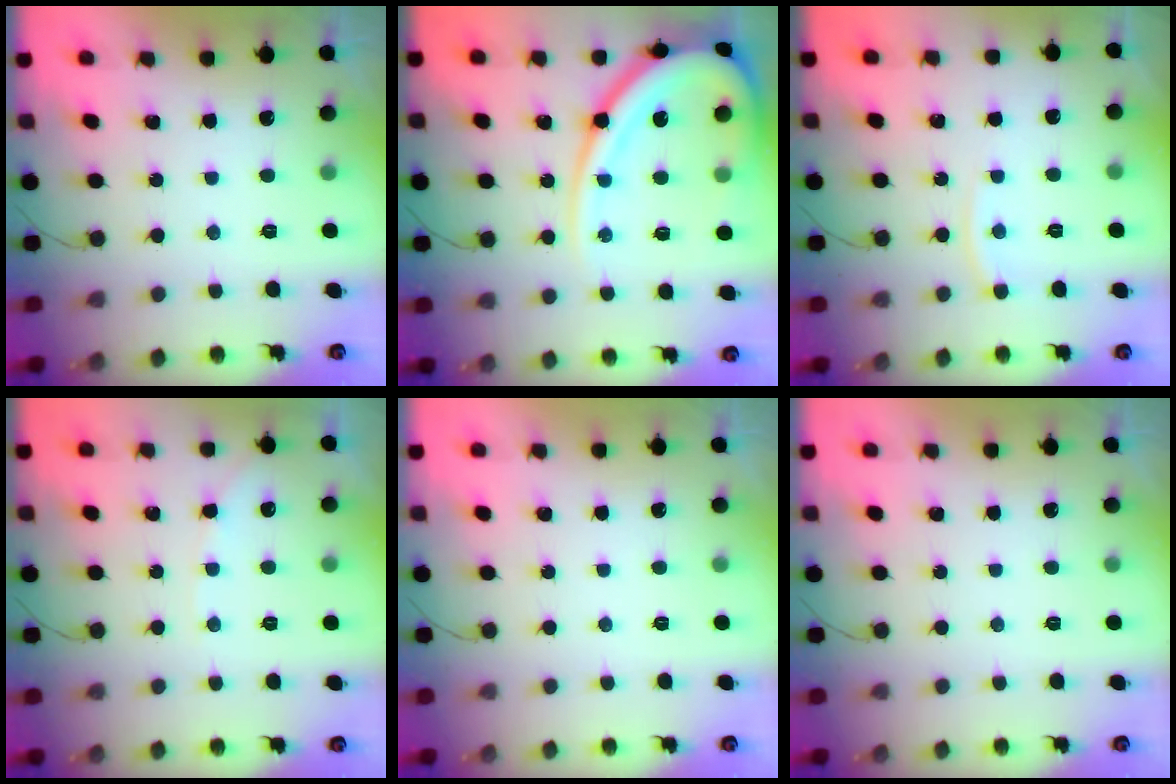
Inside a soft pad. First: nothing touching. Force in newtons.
{"total": 19.7, "press": 19.6, "slide": 2.0}
{"total": 4.1, "press": 4.0, "slide": 0.6}
{"total": 4.4, "press": 4.4, "slide": 0.6}
{"total": 0.0}
{"total": 0.0}